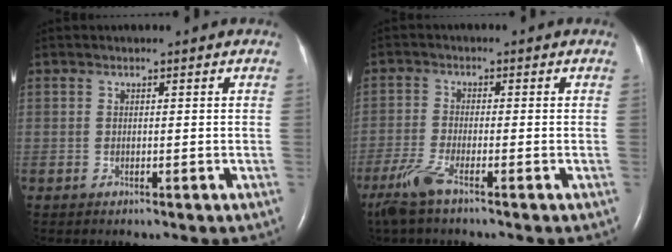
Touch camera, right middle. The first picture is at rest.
{"total": 4.7, "force": [-3.3, 0.4, 3.3], "torque": [-0.084, -0.013, -0.070]}